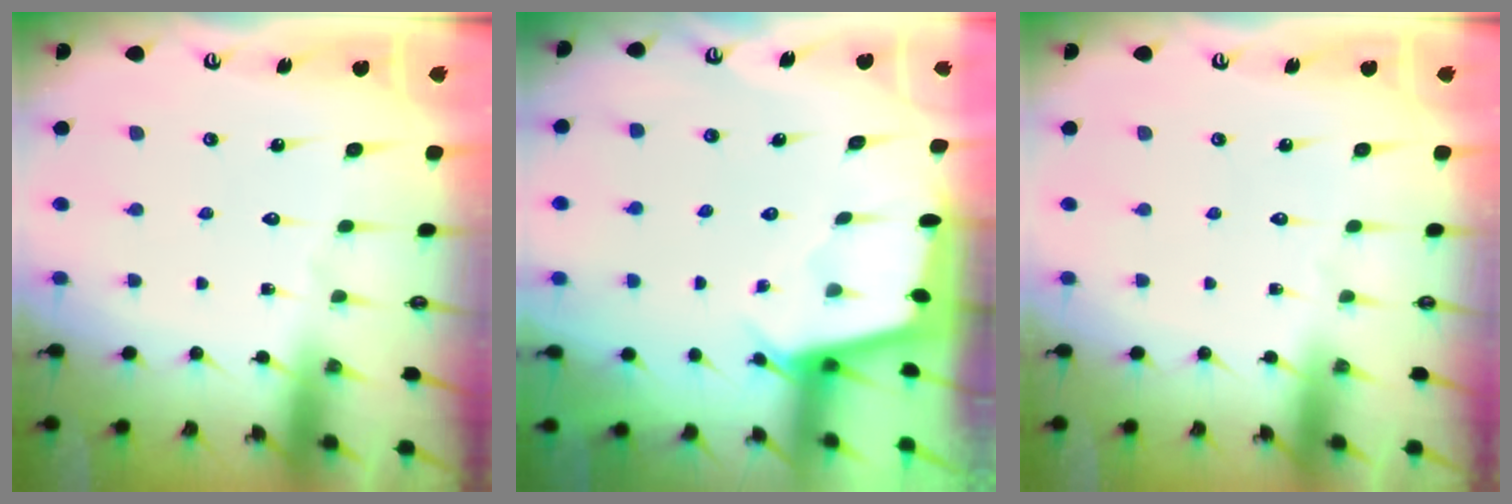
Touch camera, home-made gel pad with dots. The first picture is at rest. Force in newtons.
{"total": 2.3, "press": 2.3, "slide": 0.3}
{"total": 0.0}